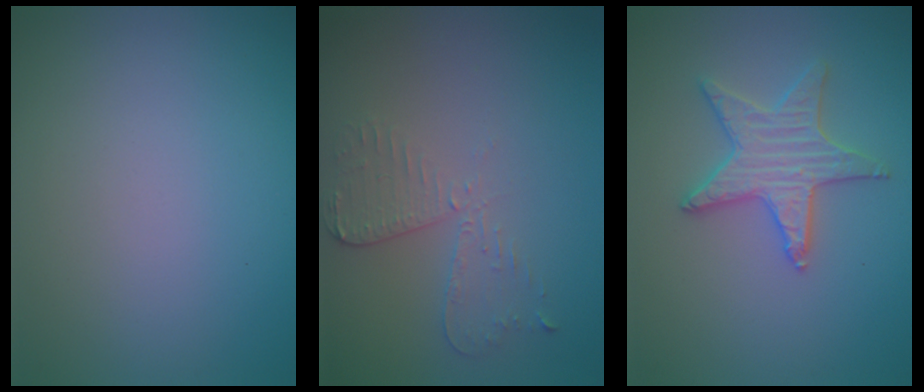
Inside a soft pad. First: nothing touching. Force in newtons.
{"total": 2.6, "press": 2.3, "slide": 1.3}
{"total": 3.3, "press": 3.3, "slide": 0.3}